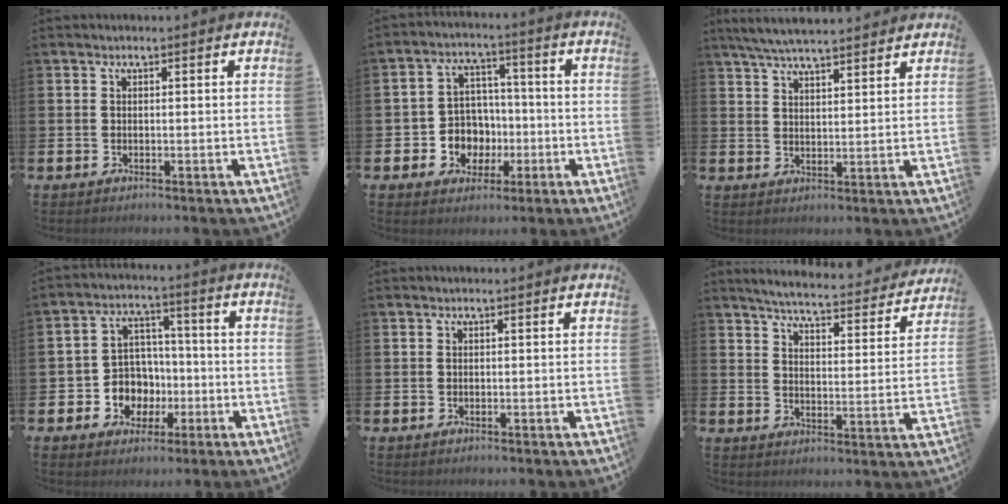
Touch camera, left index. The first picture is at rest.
{"total": 6.2, "force": [-0.9, 6.0, 1.3], "torque": [-0.043, 0.006, -0.015]}
{"total": 5.9, "force": [5.6, 0.6, 1.8], "torque": [-0.052, -0.018, 0.102]}
{"total": 6.6, "force": [-1.0, 6.4, 1.5], "torque": [-0.061, 0.006, -0.017]}
{"total": 0.0}
{"total": 5.2, "force": [5.0, 0.5, 1.5], "torque": [-0.044, -0.038, 0.080]}